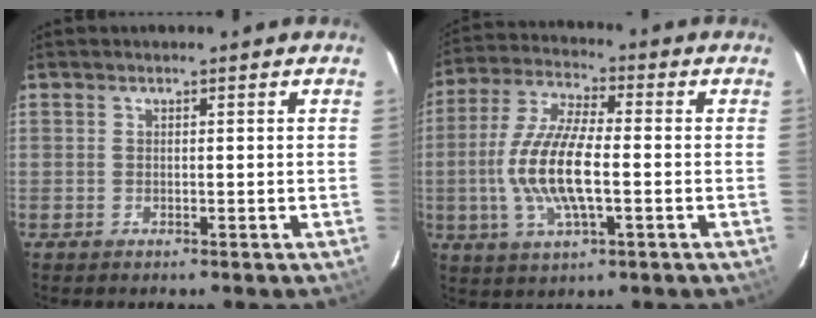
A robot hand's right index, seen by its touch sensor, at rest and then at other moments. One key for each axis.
{"total": 13.3, "fx": -2.0, "fy": 4.1, "fz": 12.5, "tx": -0.262, "ty": -0.002, "tz": -0.041}